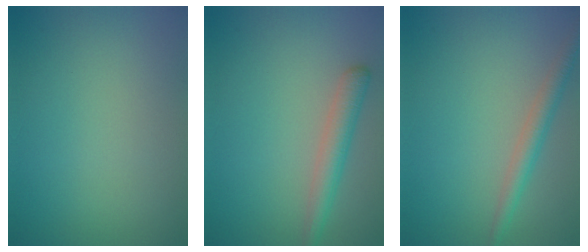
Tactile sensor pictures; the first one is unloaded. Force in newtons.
{"total": 2.8, "press": 2.8, "slide": 0.2}
{"total": 2.5, "press": 2.5, "slide": 0.1}